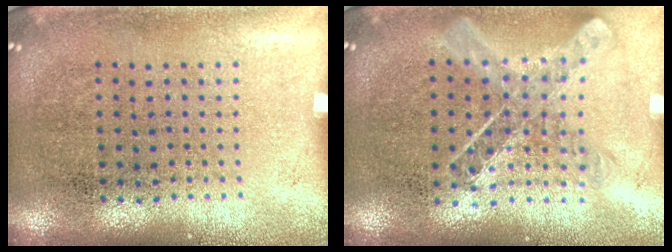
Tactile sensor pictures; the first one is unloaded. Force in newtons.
{"total": 1.0, "press": 1.0, "slide": 0.1}